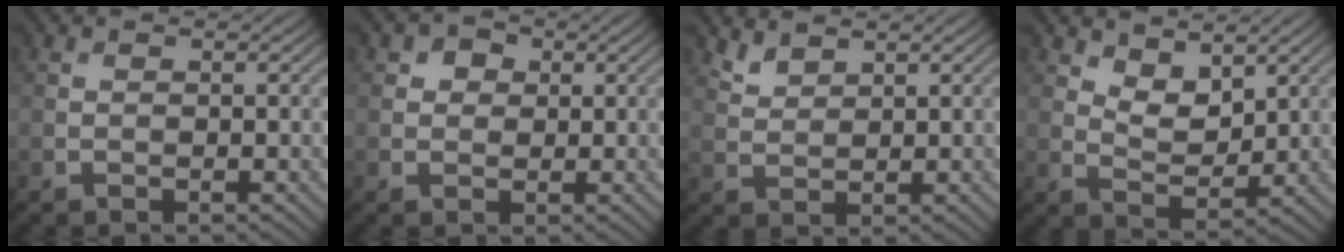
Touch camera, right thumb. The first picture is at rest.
{"total": 2.7, "force": [0.8, 2.3, 1.2], "torque": [-0.019, 0.004, 0.007]}
{"total": 2.4, "force": [2.1, 0.7, 0.8], "torque": [-0.026, -0.002, 0.052]}
{"total": 4.8, "force": [3.3, 2.2, 2.6], "torque": [-0.057, -0.010, 0.058]}